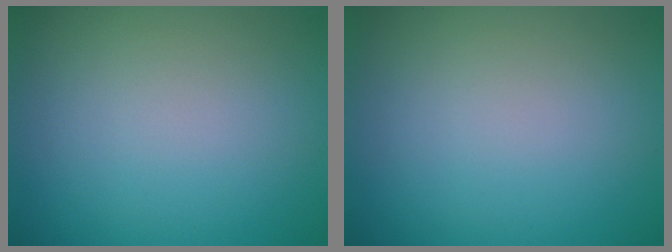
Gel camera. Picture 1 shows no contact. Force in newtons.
{"total": 0.0}